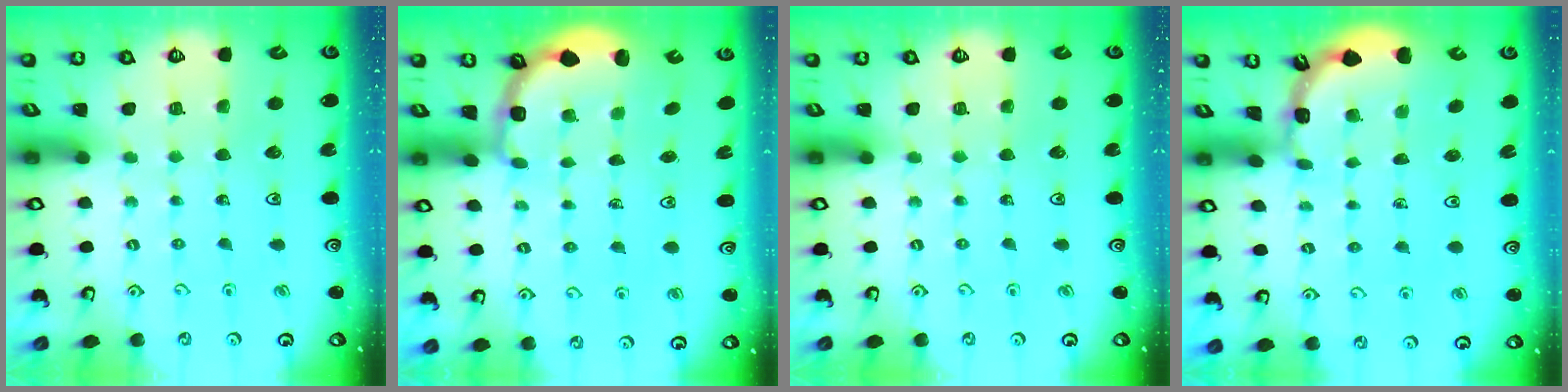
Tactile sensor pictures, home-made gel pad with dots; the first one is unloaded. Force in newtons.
{"total": 3.0, "press": 2.0, "slide": 2.2}
{"total": 0.0}
{"total": 1.8, "press": 1.8, "slide": 0.1}